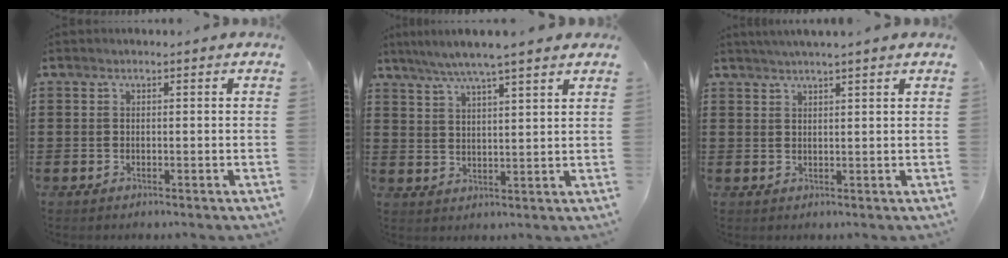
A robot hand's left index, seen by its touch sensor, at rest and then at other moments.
{"total": 4.7, "force": [4.0, -0.4, 2.3], "torque": [-0.056, -0.015, 0.069]}
{"total": 2.0, "force": [1.7, -0.4, 0.8], "torque": [-0.017, 0.001, 0.033]}